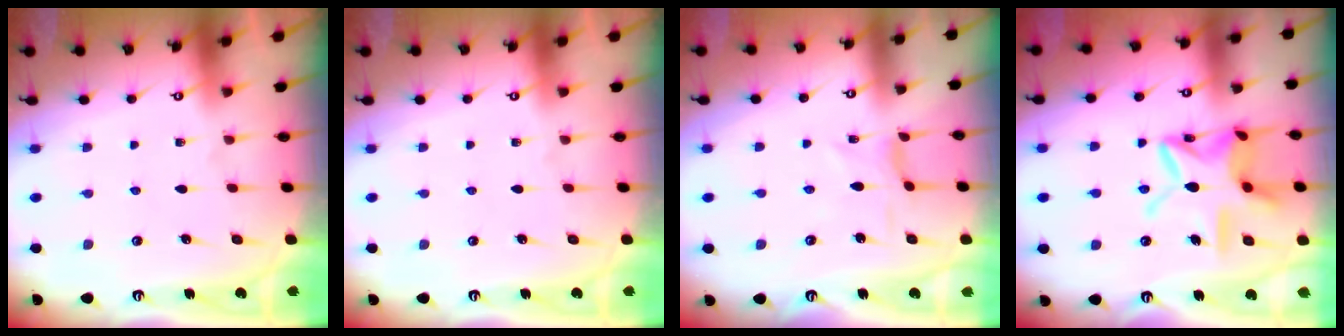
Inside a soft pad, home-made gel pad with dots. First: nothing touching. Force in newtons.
{"total": 0.0}
{"total": 1.2, "press": 1.1, "slide": 0.4}
{"total": 16.5, "press": 16.4, "slide": 1.6}